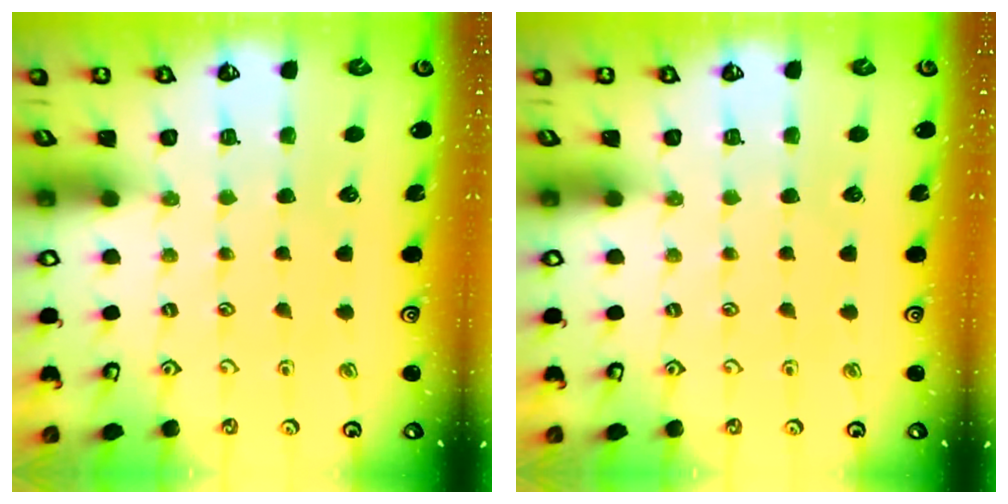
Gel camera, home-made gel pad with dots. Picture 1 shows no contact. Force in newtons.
{"total": 0.0}